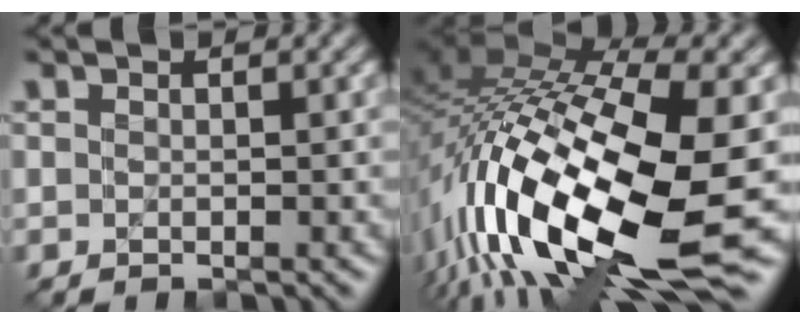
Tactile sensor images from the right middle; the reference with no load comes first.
{"total": 17.7, "force": [-4.1, 7.5, 15.5], "torque": [-0.313, -0.016, -0.068]}